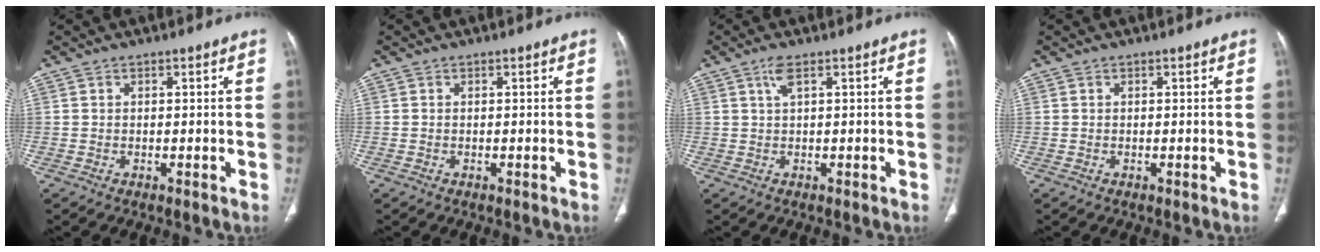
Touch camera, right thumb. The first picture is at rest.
{"total": 0.0}
{"total": 1.9, "force": [0.8, 0.4, 1.7], "torque": [-0.044, 0.006, 0.020]}
{"total": 0.0}